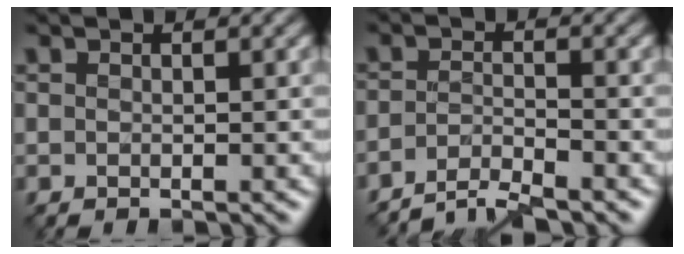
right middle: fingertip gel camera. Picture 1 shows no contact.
{"total": 3.0, "force": [-2.7, 0.5, 1.3], "torque": [-0.023, 0.004, -0.058]}